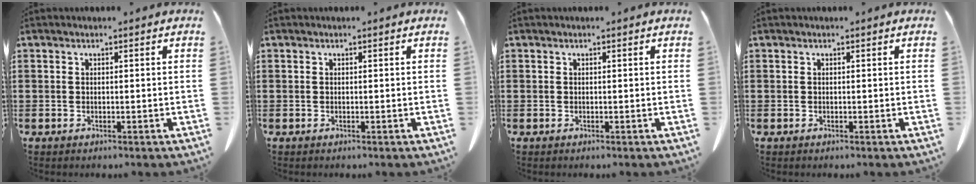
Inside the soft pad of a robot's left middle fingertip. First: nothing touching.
{"total": 0.0}
{"total": 0.0}
{"total": 0.0}